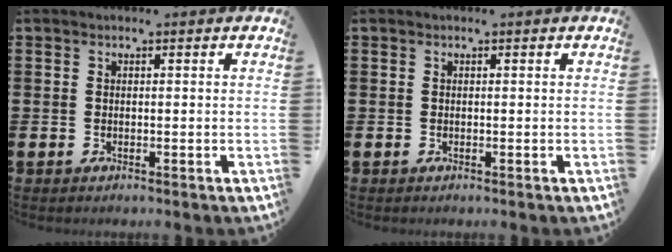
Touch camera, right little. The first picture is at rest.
{"total": 0.0}